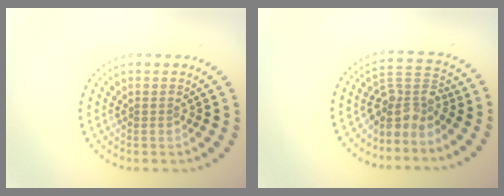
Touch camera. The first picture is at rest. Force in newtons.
{"total": 3.6, "press": 2.8, "slide": 2.3}